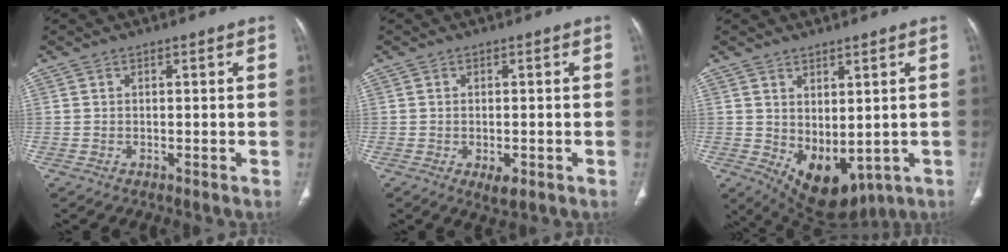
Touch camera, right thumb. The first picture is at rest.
{"total": 3.1, "force": [-1.1, 1.5, 2.5], "torque": [-0.036, -0.002, -0.011]}
{"total": 10.7, "force": [-0.9, 6.3, 8.7], "torque": [-0.112, -0.012, 0.021]}